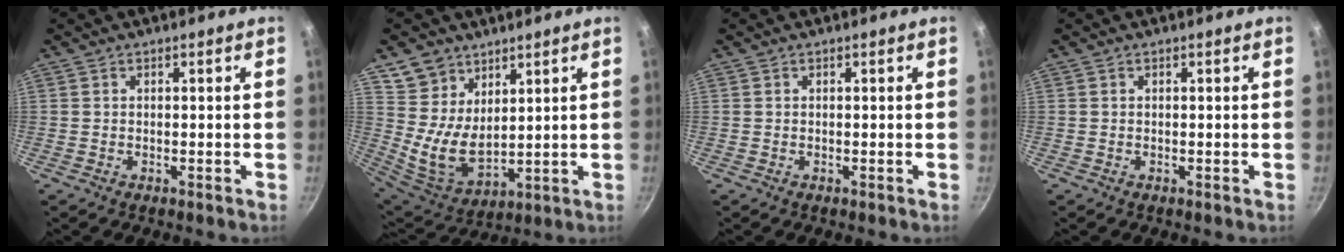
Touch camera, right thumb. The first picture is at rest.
{"total": 10.9, "force": [6.1, 7.7, 4.7], "torque": [-0.065, -0.038, 0.132]}
{"total": 0.0}
{"total": 0.0}